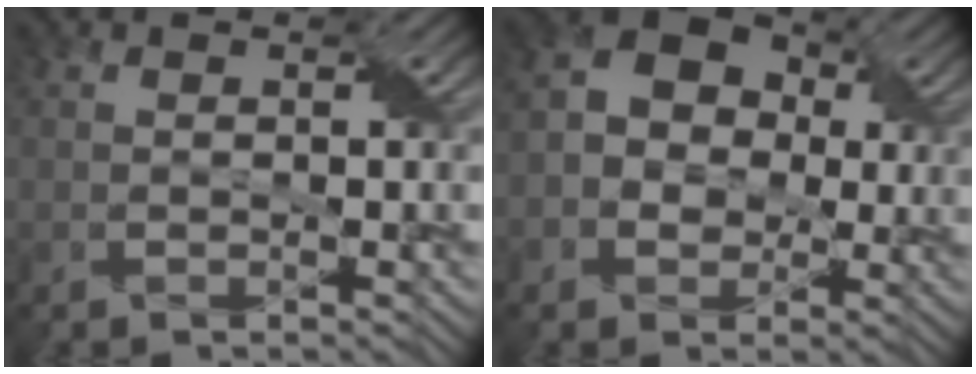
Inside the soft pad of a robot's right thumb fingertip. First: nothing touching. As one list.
[{"total": 8.0, "force": [0.3, 6.5, 4.5], "torque": [-0.101, 0.009, -0.007]}]